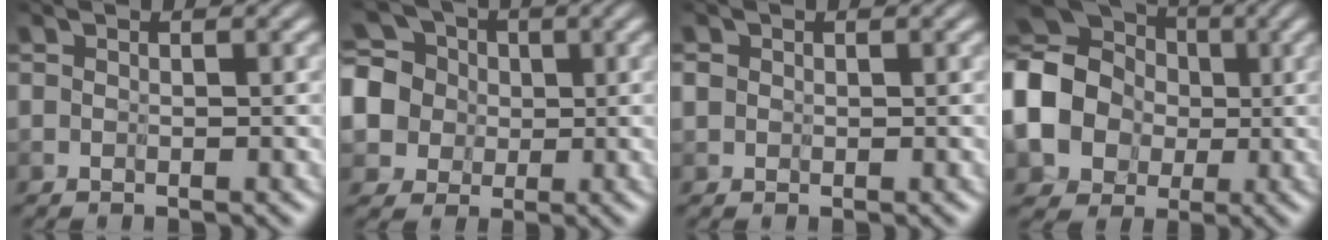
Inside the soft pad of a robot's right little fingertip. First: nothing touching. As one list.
[{"total": 6.4, "force": [1.1, 6.1, 1.8], "torque": [-0.084, 0.015, -0.002]}, {"total": 1.1, "force": [0.5, 1.0, 0.3], "torque": [-0.013, 0.007, -0.004]}, {"total": 11.3, "force": [0.0, 9.7, 5.8], "torque": [-0.150, -0.009, -0.030]}]